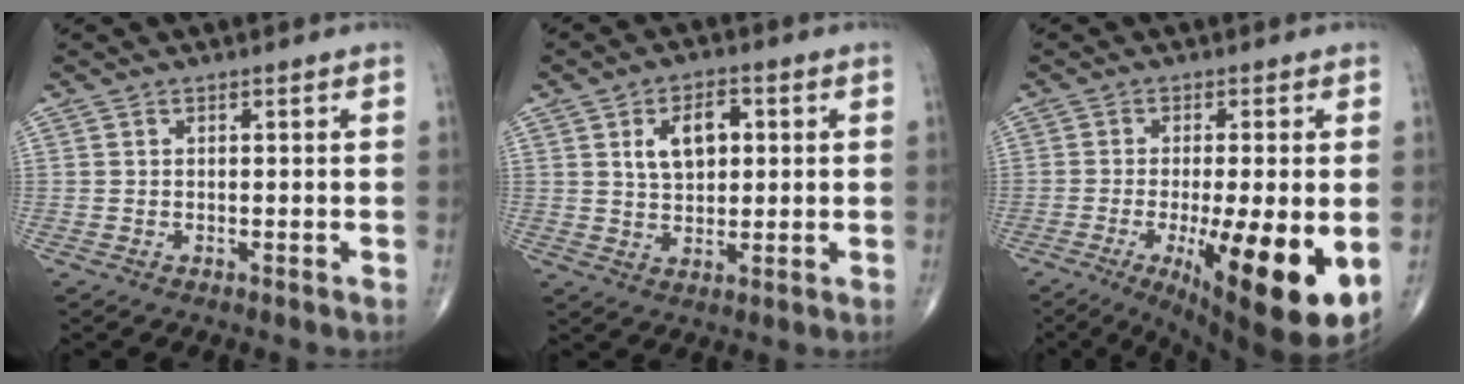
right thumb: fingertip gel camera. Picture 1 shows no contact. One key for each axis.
{"total": 7.7, "fx": 2.0, "fy": 4.6, "fz": 5.8, "tx": -0.080, "ty": 0.000, "tz": 0.034}
{"total": 17.2, "fx": -4.5, "fy": 3.9, "fz": 16.1, "tx": -0.216, "ty": -0.024, "tz": -0.051}